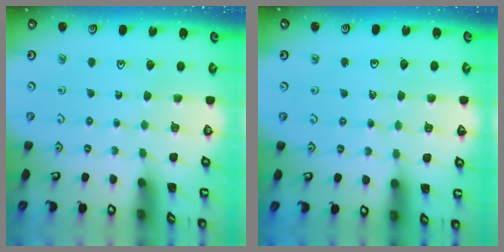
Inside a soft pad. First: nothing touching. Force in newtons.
{"total": 4.6, "press": 4.4, "slide": 1.5}